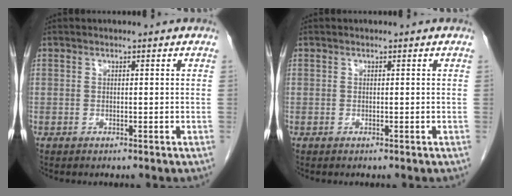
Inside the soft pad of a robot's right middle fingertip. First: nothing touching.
{"total": 0.0}